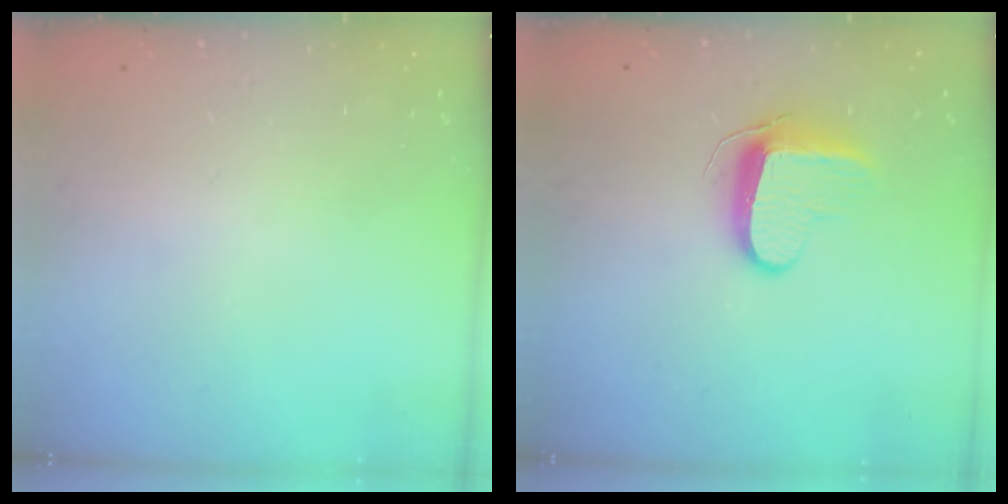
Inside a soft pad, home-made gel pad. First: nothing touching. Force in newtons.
{"total": 9.8, "press": 9.7, "slide": 1.1}